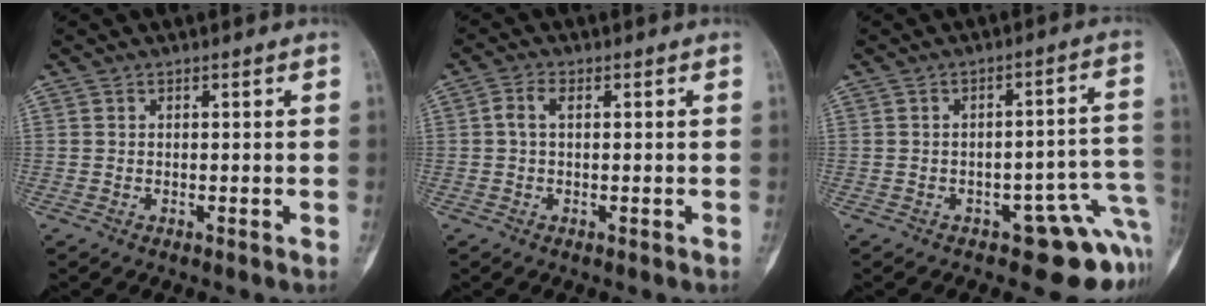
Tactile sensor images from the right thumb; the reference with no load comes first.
{"total": 2.5, "force": [0.1, 1.2, 2.2], "torque": [-0.045, 0.005, -0.003]}
{"total": 11.2, "force": [-5.4, 5.2, 8.3], "torque": [-0.049, 0.054, -0.065]}